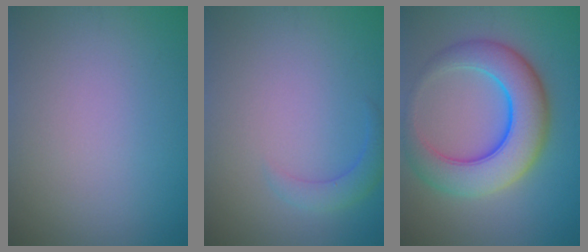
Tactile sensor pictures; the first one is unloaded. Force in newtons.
{"total": 2.0, "press": 2.0, "slide": 0.2}
{"total": 8.6, "press": 8.6, "slide": 0.2}